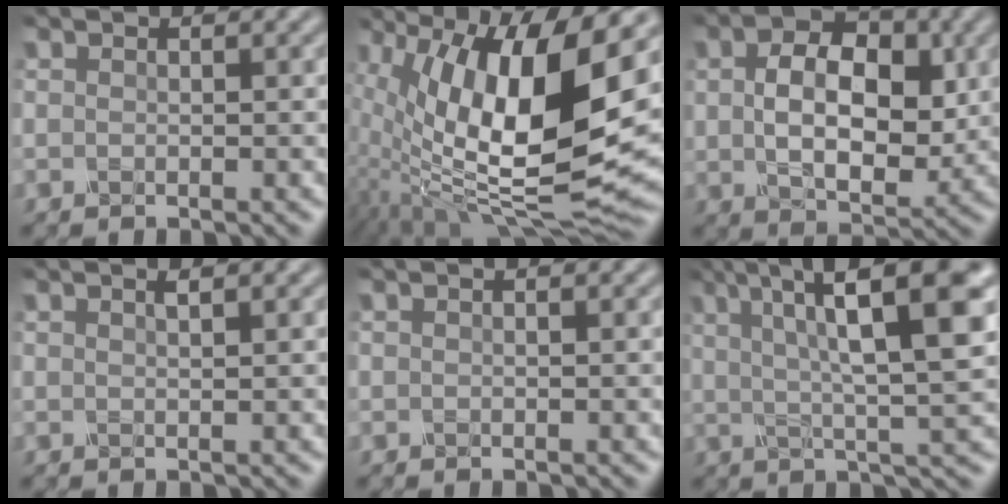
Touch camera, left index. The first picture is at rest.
{"total": 16.3, "force": [2.2, 5.9, 15.0], "torque": [-0.259, 0.001, 0.039]}
{"total": 7.6, "force": [0.7, 4.8, 5.8], "torque": [-0.103, -0.001, 0.014]}
{"total": 1.6, "force": [0.7, 0.5, 1.3], "torque": [-0.008, 0.005, -0.002]}
{"total": 1.1, "force": [0.4, 0.4, 0.9], "torque": [-0.005, -0.001, -0.005]}
{"total": 12.0, "force": [4.1, 2.8, 10.9], "torque": [-0.160, 0.019, 0.062]}